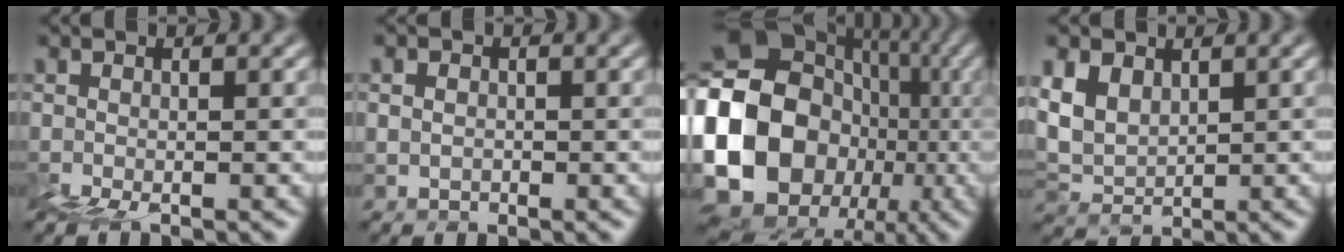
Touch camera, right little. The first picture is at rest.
{"total": 1.8, "force": [1.6, 0.4, -0.6], "torque": [0.039, 0.019, 0.018]}
{"total": 17.1, "force": [-0.7, 15.0, 8.3], "torque": [-0.155, -0.003, -0.012]}
{"total": 6.4, "force": [4.4, 3.8, 2.5], "torque": [-0.076, 0.028, 0.084]}